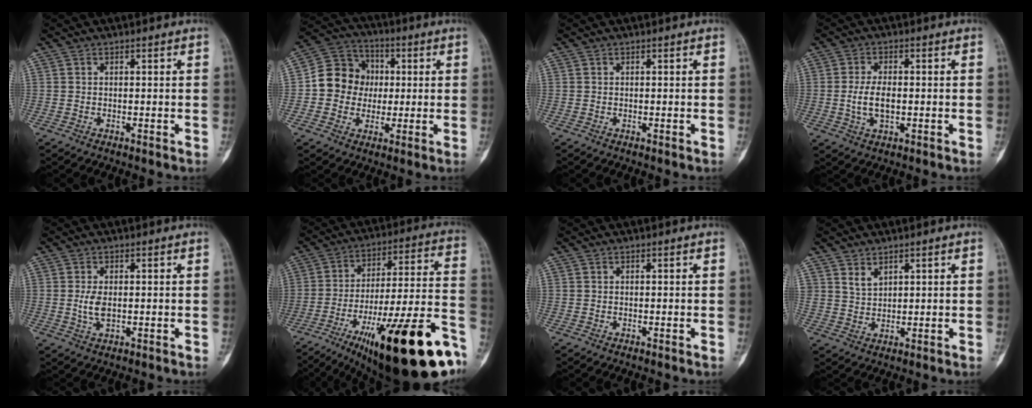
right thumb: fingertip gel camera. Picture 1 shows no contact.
{"total": 11.3, "force": [0.2, 10.3, 4.6], "torque": [-0.045, 0.025, -0.006]}
{"total": 0.0}
{"total": 5.6, "force": [-0.6, 2.9, 4.8], "torque": [-0.087, 0.001, -0.012]}
{"total": 3.4, "force": [-0.1, 1.8, 3.0], "torque": [-0.062, -0.007, 0.000]}
{"total": 32.6, "force": [-17.1, 7.9, 26.6], "torque": [-0.326, 0.055, -0.260]}
{"total": 0.0}
{"total": 2.7, "force": [1.9, 1.6, 1.0], "torque": [-0.009, -0.020, 0.043]}